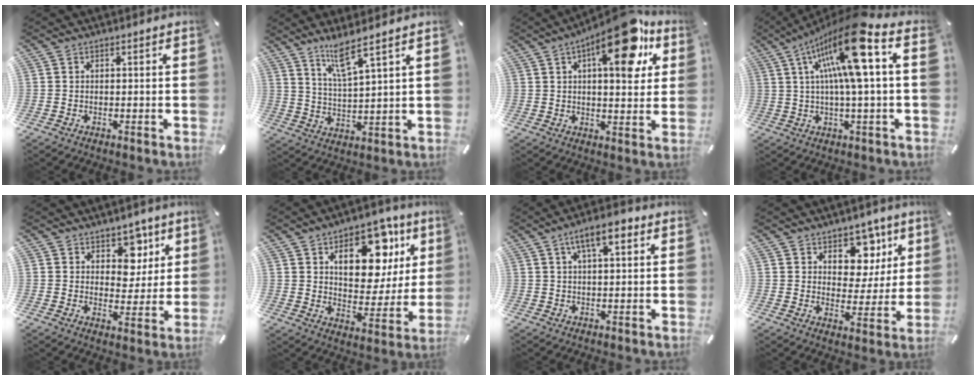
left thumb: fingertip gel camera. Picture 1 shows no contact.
{"total": 8.0, "force": [6.3, 0.5, 5.0], "torque": [-0.108, -0.021, 0.110]}
{"total": 18.5, "force": [9.5, 6.9, 14.3], "torque": [-0.198, -0.047, 0.146]}
{"total": 18.0, "force": [6.2, 2.9, 16.7], "torque": [-0.311, -0.030, 0.085]}
{"total": 8.5, "force": [4.4, 6.6, 3.2], "torque": [-0.026, -0.026, 0.074]}
{"total": 17.3, "force": [8.3, 10.4, 11.0], "torque": [-0.149, -0.035, 0.139]}
{"total": 7.5, "force": [3.3, 2.7, 6.1], "torque": [-0.109, 0.003, 0.054]}
{"total": 11.4, "force": [6.3, 8.3, 4.5], "torque": [-0.045, -0.052, 0.111]}